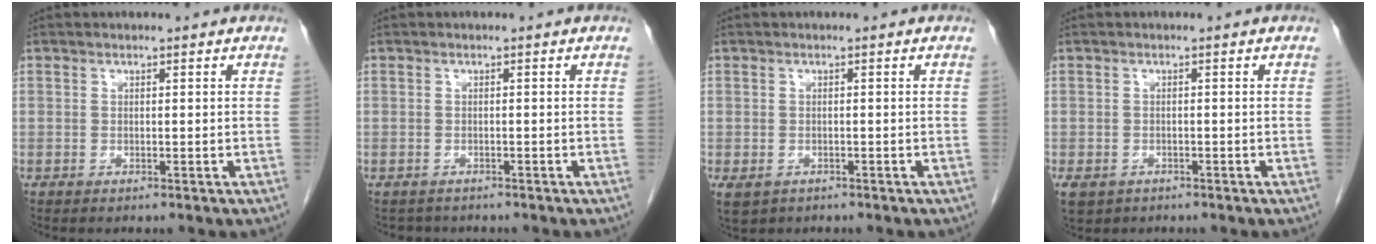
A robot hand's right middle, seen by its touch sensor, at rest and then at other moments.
{"total": 1.7, "force": [-1.5, 0.8, -0.1], "torque": [-0.002, -0.001, -0.022]}
{"total": 2.5, "force": [-1.4, 1.7, 1.1], "torque": [-0.025, -0.004, -0.016]}
{"total": 5.2, "force": [-3.0, 3.8, 1.7], "torque": [-0.040, -0.004, -0.044]}